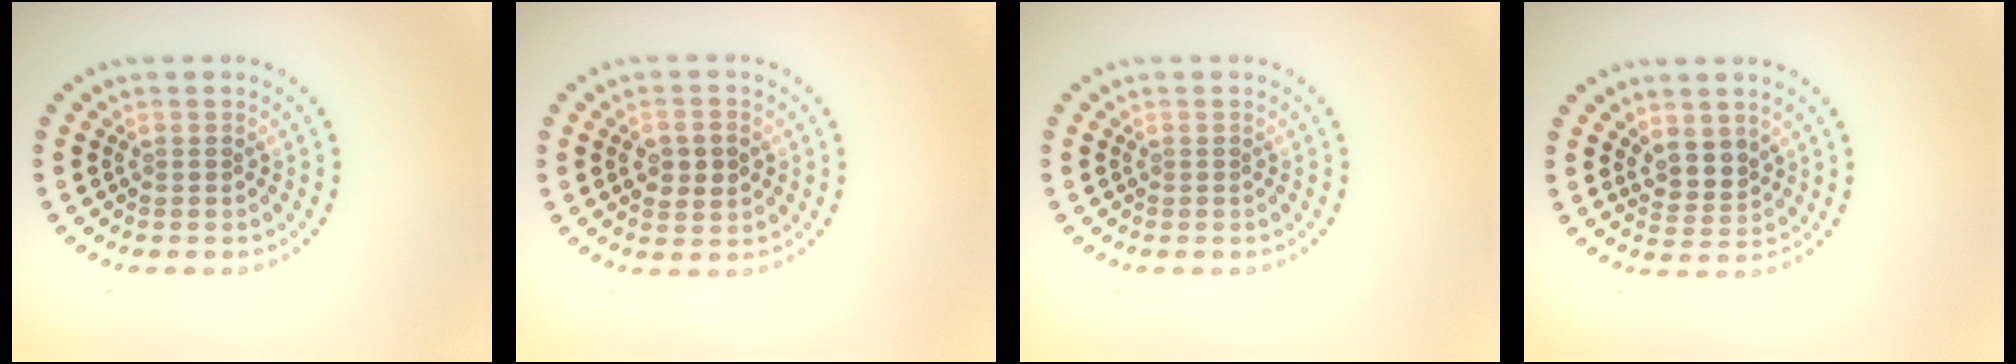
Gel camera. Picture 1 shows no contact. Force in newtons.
{"total": 2.7, "press": 2.7, "slide": 0.1}
{"total": 0.0}
{"total": 2.5, "press": 2.2, "slide": 1.1}